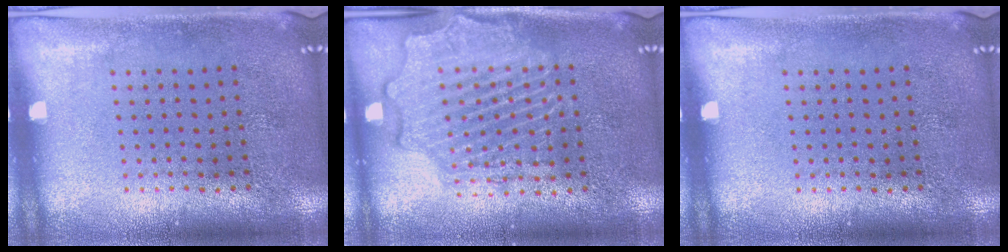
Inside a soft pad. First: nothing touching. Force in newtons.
{"total": 2.3, "press": 2.3, "slide": 0.4}
{"total": 0.0}